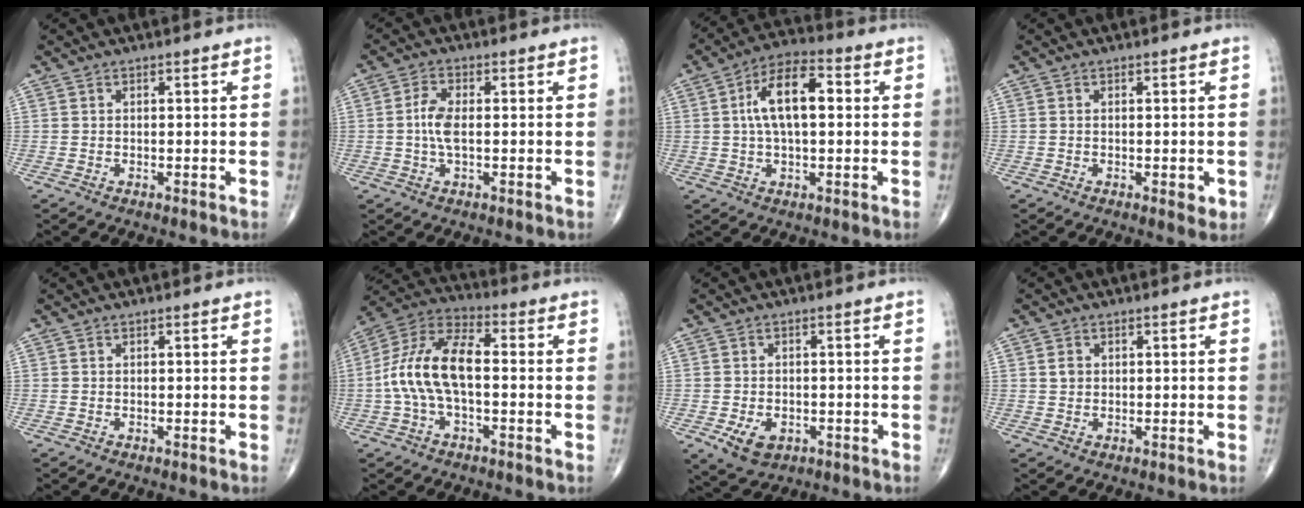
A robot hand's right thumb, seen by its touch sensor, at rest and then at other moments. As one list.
[{"total": 4.3, "force": [-0.2, 1.8, 4.0], "torque": [-0.090, 0.003, -0.009]}, {"total": 11.3, "force": [1.6, 5.3, 9.9], "torque": [-0.172, 0.022, 0.021]}, {"total": 1.9, "force": [-0.5, 0.7, 1.7], "torque": [-0.017, -0.005, -0.005]}, {"total": 0.0}, {"total": 13.1, "force": [-1.1, 6.3, 11.5], "torque": [-0.234, 0.042, -0.029]}, {"total": 5.6, "force": [-2.1, 3.8, 3.5], "torque": [-0.052, 0.001, -0.026]}, {"total": 1.8, "force": [0.4, 1.5, 0.8], "torque": [-0.010, -0.001, 0.008]}]